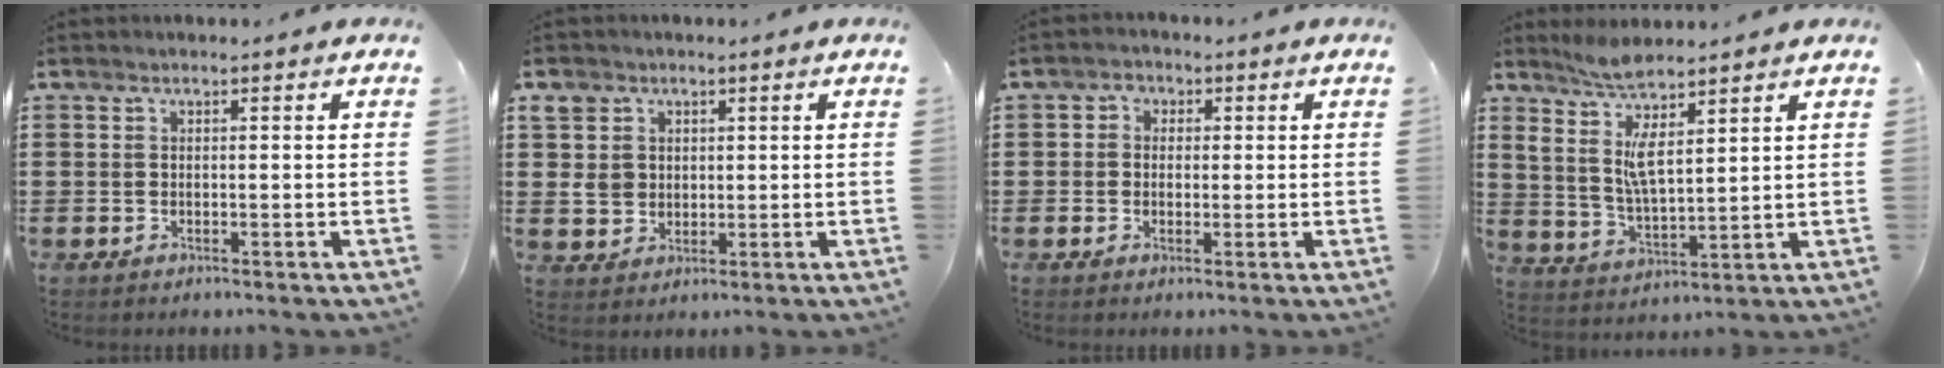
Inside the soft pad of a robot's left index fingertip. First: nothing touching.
{"total": 4.8, "force": [1.2, 4.5, 1.5], "torque": [-0.054, 0.012, 0.020]}
{"total": 2.2, "force": [-0.1, 2.2, 0.4], "torque": [-0.019, 0.010, -0.006]}
{"total": 7.0, "force": [4.3, 1.6, 5.3], "torque": [-0.120, -0.012, 0.074]}